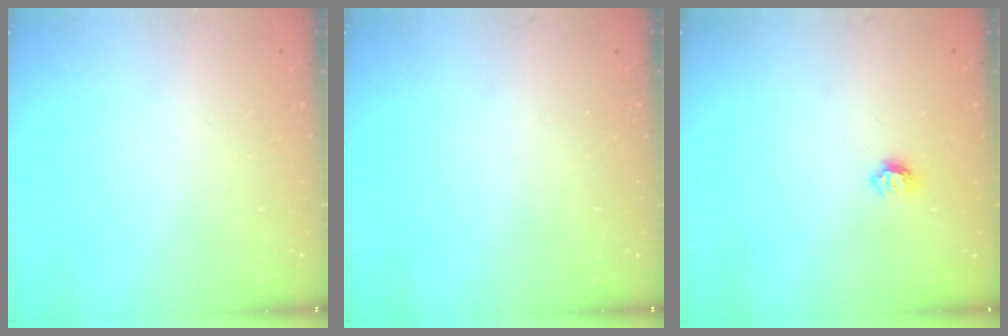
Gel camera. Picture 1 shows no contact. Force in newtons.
{"total": 0.0}
{"total": 5.9, "press": 5.9, "slide": 0.6}